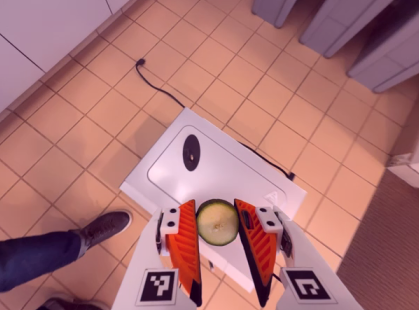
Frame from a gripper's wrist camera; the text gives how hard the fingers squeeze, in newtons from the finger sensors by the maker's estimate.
{"total": 6.3, "left": 6.0, "right": 6.6}